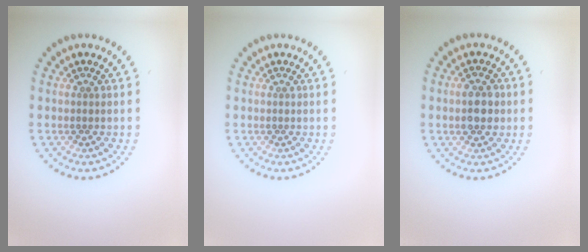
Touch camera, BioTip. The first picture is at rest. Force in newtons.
{"total": 0.0}
{"total": 2.9, "press": 2.9, "slide": 0.2}